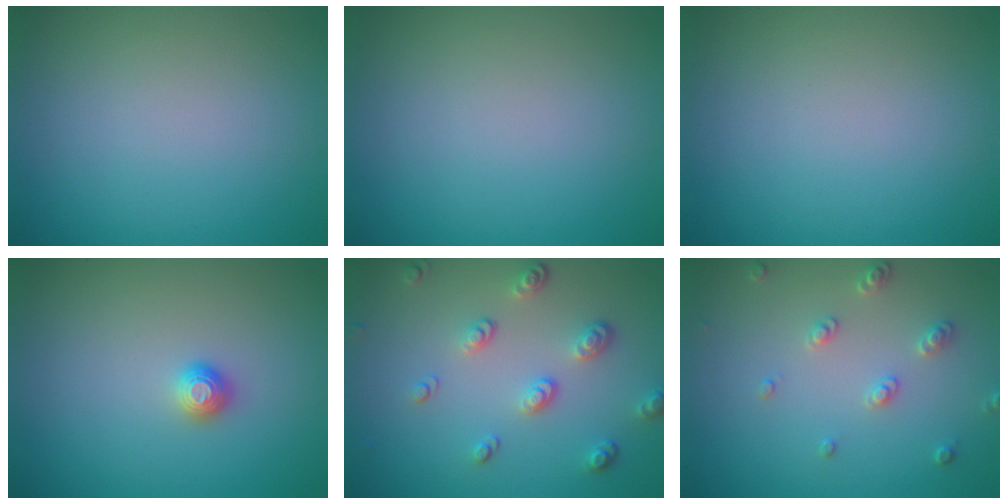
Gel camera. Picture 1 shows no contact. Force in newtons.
{"total": 0.0}
{"total": 0.0}
{"total": 1.1, "press": 1.0, "slide": 0.2}
{"total": 3.3, "press": 2.6, "slide": 2.1}
{"total": 2.2, "press": 2.1, "slide": 0.6}